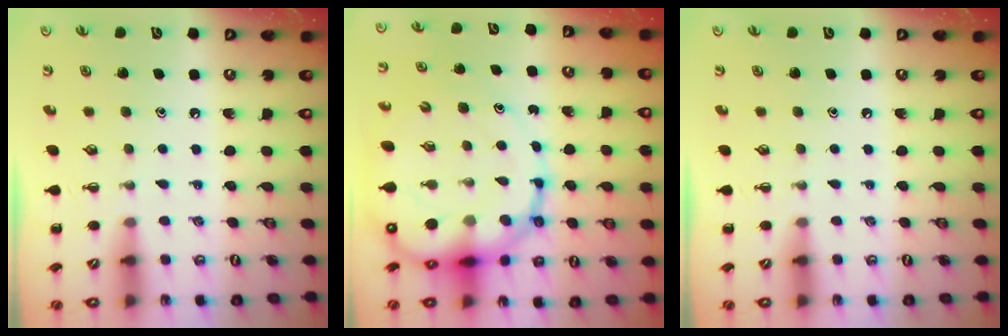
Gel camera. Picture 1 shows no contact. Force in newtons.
{"total": 20.8, "press": 20.1, "slide": 5.4}
{"total": 0.0}